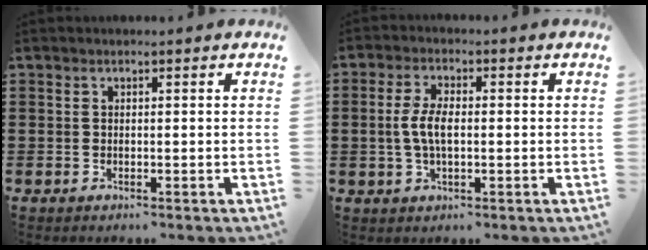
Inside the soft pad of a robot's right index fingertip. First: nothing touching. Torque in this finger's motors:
{"motor_torque": [1.06, 0.03, 0.63, 0.10]}